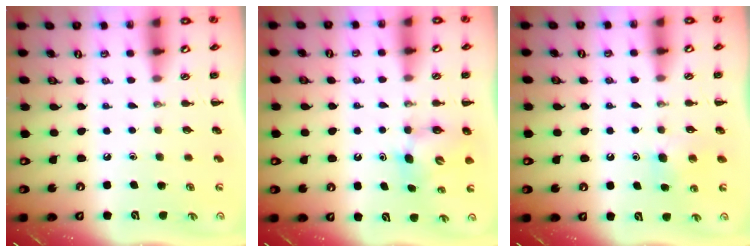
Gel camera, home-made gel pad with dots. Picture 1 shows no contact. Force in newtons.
{"total": 5.3, "press": 5.2, "slide": 0.7}
{"total": 5.3, "press": 5.0, "slide": 1.7}